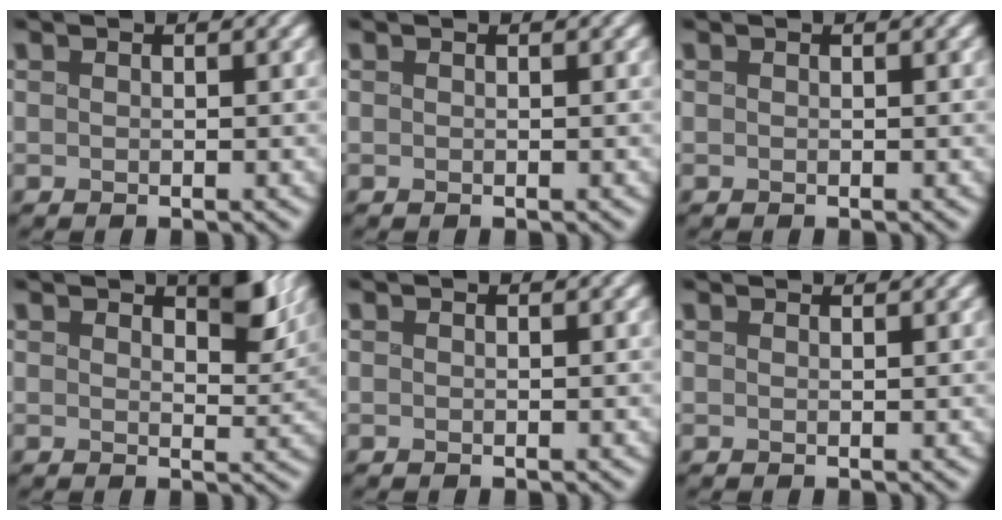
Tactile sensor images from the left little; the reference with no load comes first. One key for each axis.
{"total": 0.0}
{"total": 0.0}
{"total": 3.8, "fx": 2.5, "fy": 1.4, "fz": 2.5, "tx": -0.029, "ty": -0.002, "tz": 0.033}
{"total": 0.0}
{"total": 1.6, "fx": 1.6, "fy": 0.1, "fz": 0.4, "tx": -0.003, "ty": 0.003, "tz": 0.017}